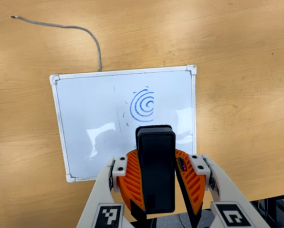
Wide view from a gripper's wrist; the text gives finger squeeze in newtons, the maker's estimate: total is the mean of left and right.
{"total": 8.6, "left": 8.8, "right": 8.5}